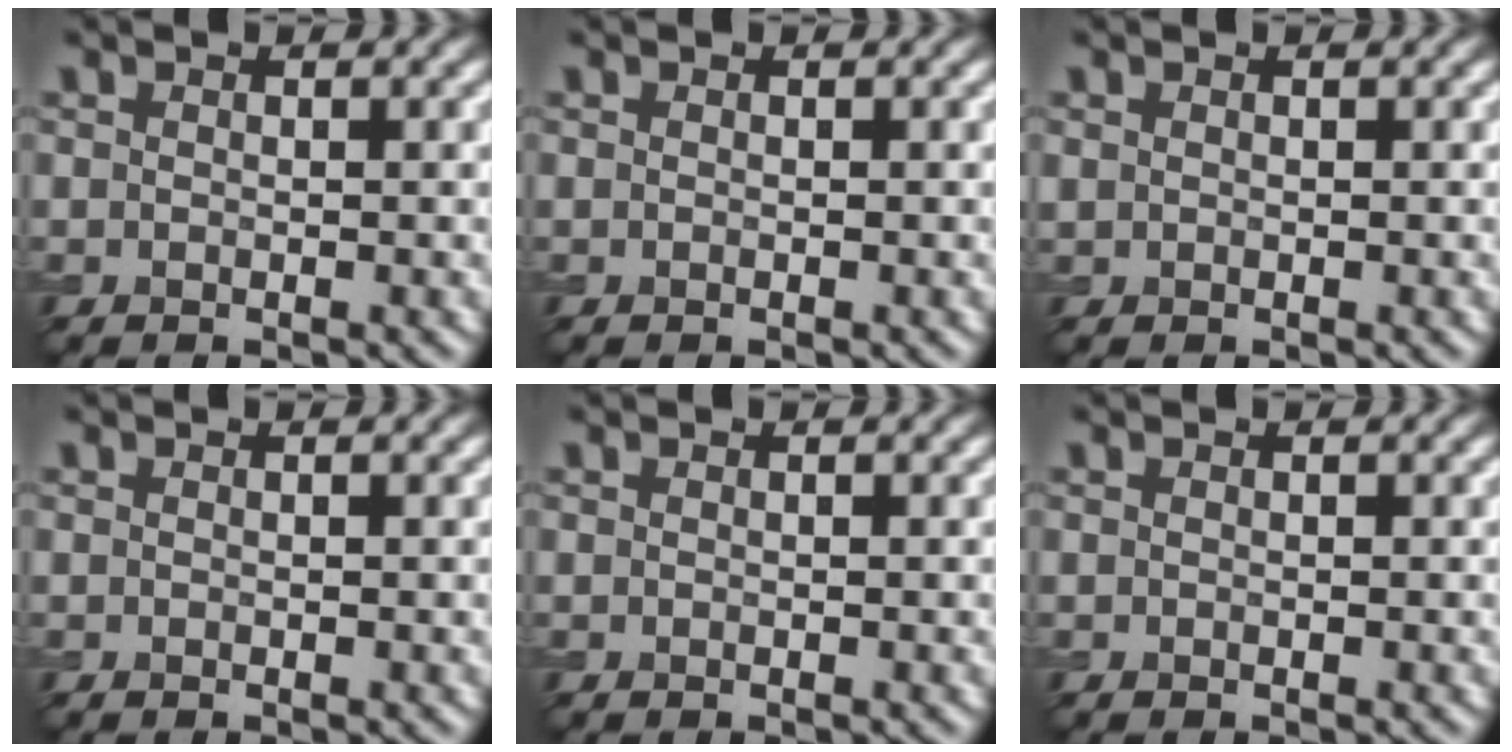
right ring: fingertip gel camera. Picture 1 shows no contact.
{"total": 0.0}
{"total": 0.0}
{"total": 0.0}
{"total": 0.0}
{"total": 0.0}